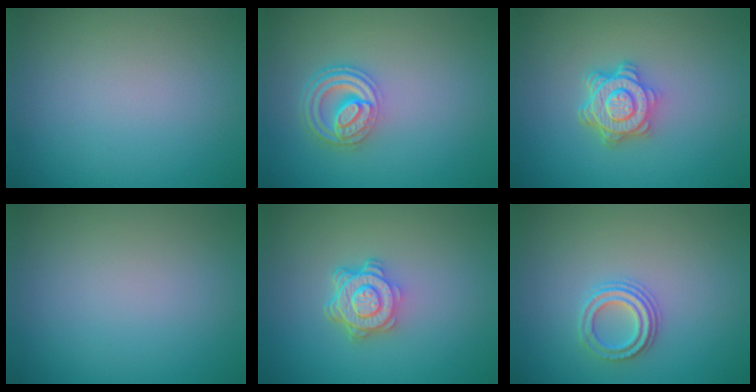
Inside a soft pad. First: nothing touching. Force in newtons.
{"total": 4.5, "press": 3.4, "slide": 2.9}
{"total": 4.6, "press": 3.6, "slide": 2.9}
{"total": 0.0}
{"total": 4.7, "press": 3.4, "slide": 3.2}
{"total": 2.4, "press": 2.2, "slide": 0.8}